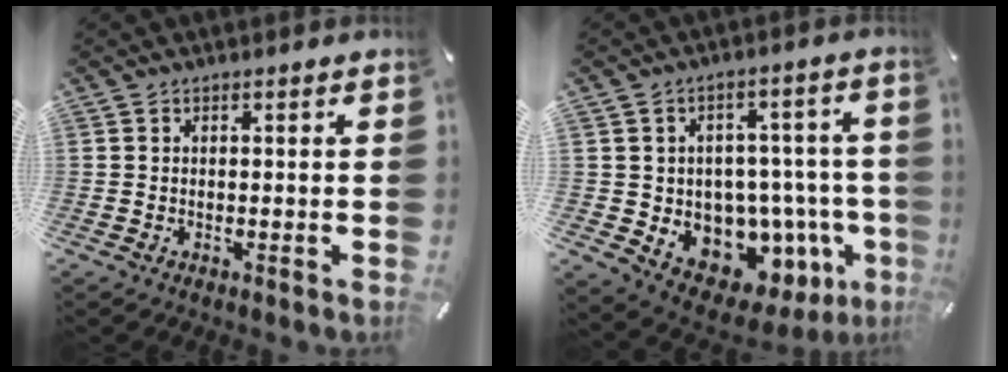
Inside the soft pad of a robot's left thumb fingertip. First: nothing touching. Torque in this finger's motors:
{"motor_torque": [2.30, 2.71, 0.41, 0.09, 0.10]}